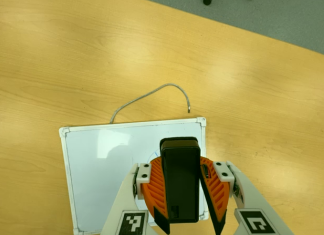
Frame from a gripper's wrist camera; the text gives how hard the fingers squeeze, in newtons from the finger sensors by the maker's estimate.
{"total": 11.3, "left": 10.4, "right": 12.2}